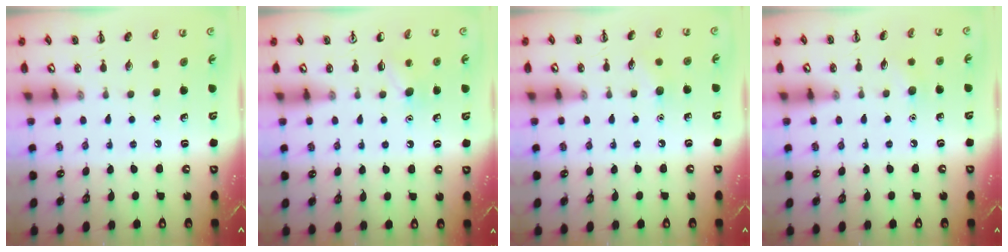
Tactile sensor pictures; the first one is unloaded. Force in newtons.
{"total": 5.8, "press": 5.6, "slide": 1.5}
{"total": 5.2, "press": 5.1, "slide": 1.3}
{"total": 5.0, "press": 4.8, "slide": 1.3}